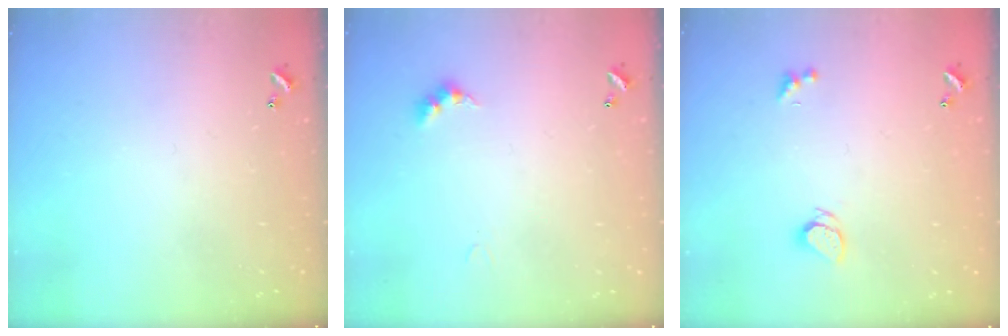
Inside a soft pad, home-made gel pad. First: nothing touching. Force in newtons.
{"total": 2.8, "press": 2.8, "slide": 0.5}
{"total": 1.9, "press": 1.8, "slide": 0.3}